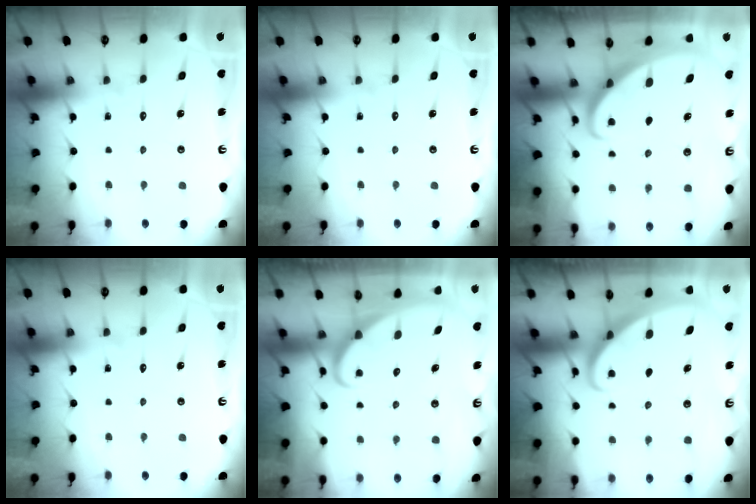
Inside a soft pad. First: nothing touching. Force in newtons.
{"total": 0.0}
{"total": 2.3, "press": 2.3, "slide": 0.3}
{"total": 0.0}
{"total": 2.5, "press": 2.4, "slide": 0.2}
{"total": 2.6, "press": 2.6, "slide": 0.3}